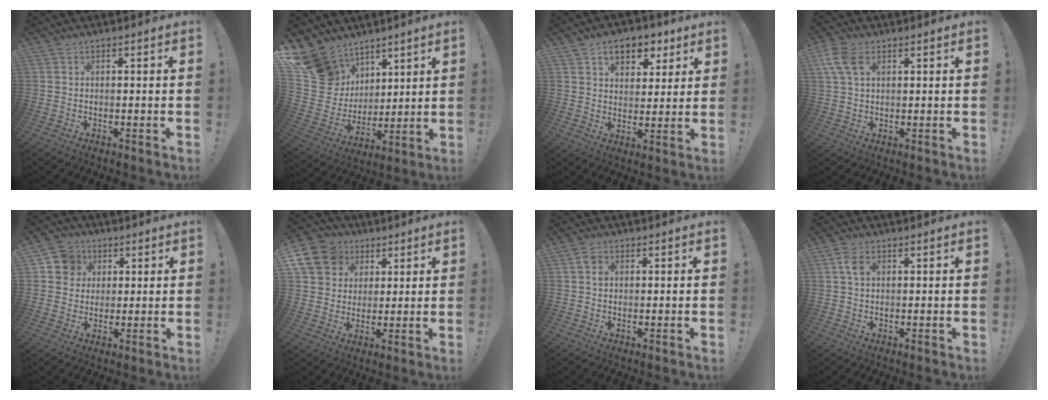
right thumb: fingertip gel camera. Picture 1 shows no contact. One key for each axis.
{"total": 15.6, "fx": 9.5, "fy": 11.7, "fz": 3.9, "tx": -0.082, "ty": -0.063, "tz": 0.201}
{"total": 9.5, "fx": 5.1, "fy": 6.4, "fz": 4.8, "tx": -0.065, "ty": -0.021, "tz": 0.092}
{"total": 6.7, "fx": 2.3, "fy": 4.0, "fz": 4.9, "tx": -0.108, "ty": 0.003, "tz": 0.047}
{"total": 8.4, "fx": 2.4, "fy": 7.8, "fz": 1.8, "tx": -0.019, "ty": -0.007, "tz": 0.049}
{"total": 13.9, "fx": 5.5, "fy": 11.5, "fz": 5.4, "tx": -0.087, "ty": -0.026, "tz": 0.113}
{"total": 2.1, "fx": 0.4, "fy": 1.6, "fz": 1.2, "tx": -0.017, "ty": 0.002, "tz": 0.006}
{"total": 3.6, "fx": 1.2, "fy": 2.0, "fz": 2.7, "tx": -0.048, "ty": 0.001, "tz": 0.022}